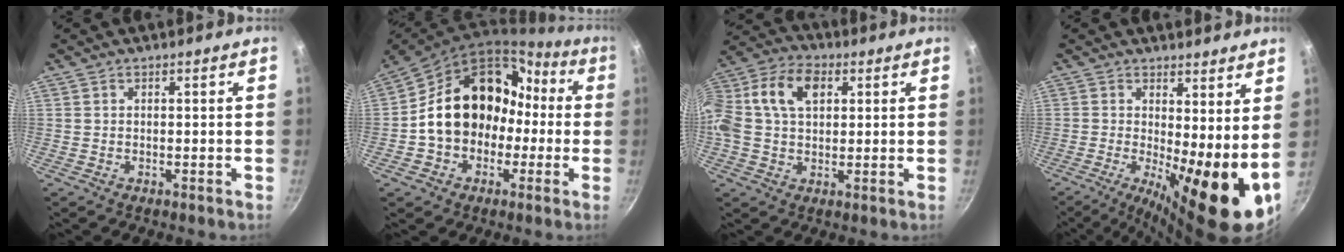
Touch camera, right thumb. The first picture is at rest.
{"total": 19.3, "force": [-1.1, 15.6, 11.3], "torque": [-0.148, 0.077, -0.010]}
{"total": 15.6, "force": [3.5, 10.4, 11.1], "torque": [-0.216, 0.030, 0.047]}
{"total": 13.1, "force": [-0.3, 3.9, 12.5], "torque": [-0.172, -0.012, -0.003]}